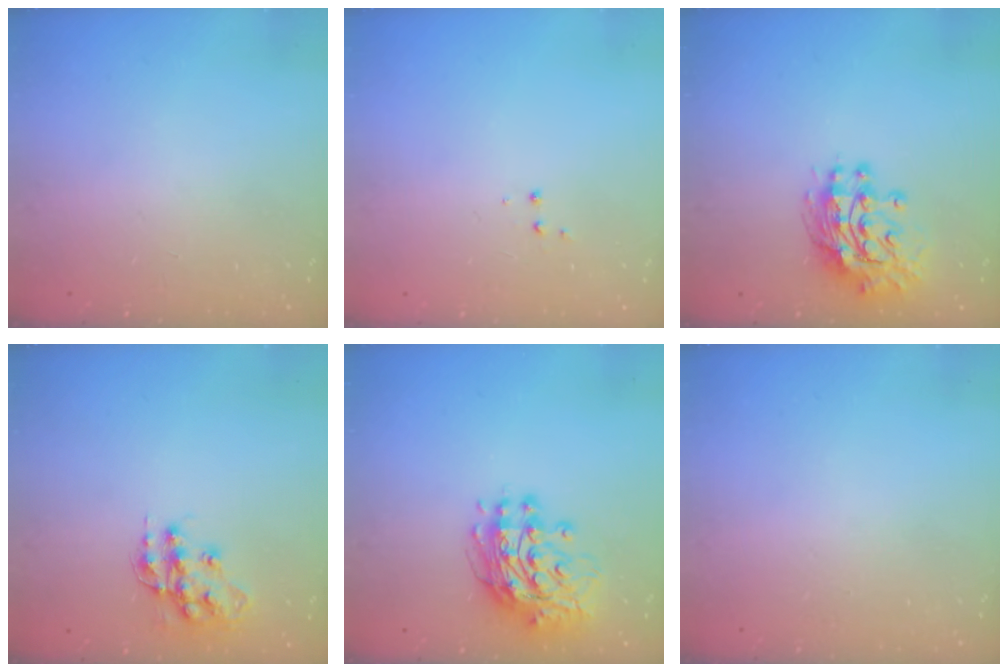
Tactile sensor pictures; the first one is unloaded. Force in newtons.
{"total": 3.4, "press": 3.3, "slide": 0.6}
{"total": 12.5, "press": 12.4, "slide": 1.0}
{"total": 13.5, "press": 13.5, "slide": 0.8}
{"total": 12.2, "press": 12.1, "slide": 1.3}
{"total": 0.0}